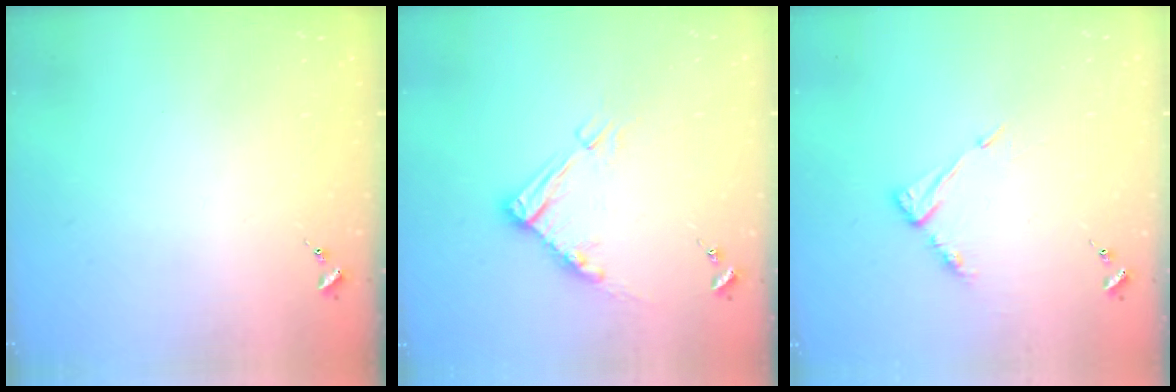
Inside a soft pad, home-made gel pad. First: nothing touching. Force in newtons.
{"total": 10.5, "press": 10.4, "slide": 1.2}
{"total": 6.8, "press": 6.8, "slide": 0.5}